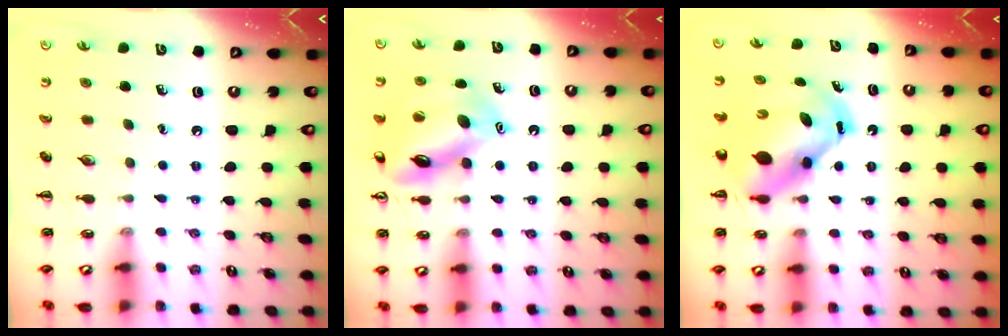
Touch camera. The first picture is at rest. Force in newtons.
{"total": 14.9, "press": 14.8, "slide": 1.4}
{"total": 7.1, "press": 6.8, "slide": 2.0}